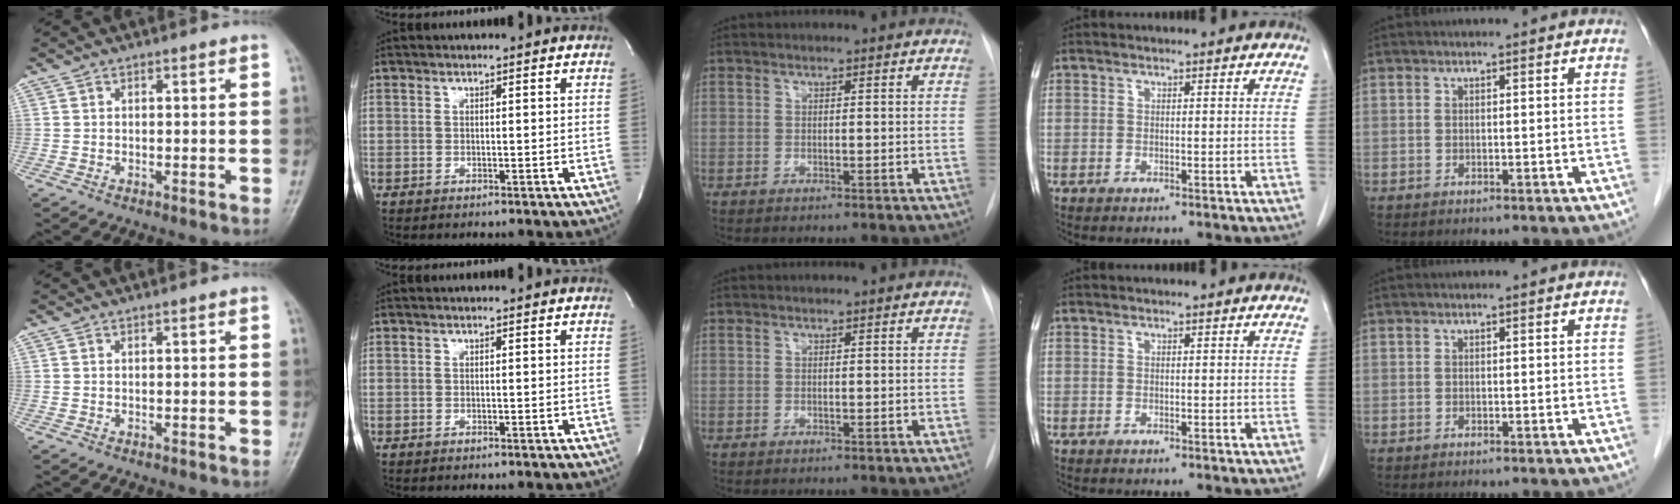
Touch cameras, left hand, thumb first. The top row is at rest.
{}